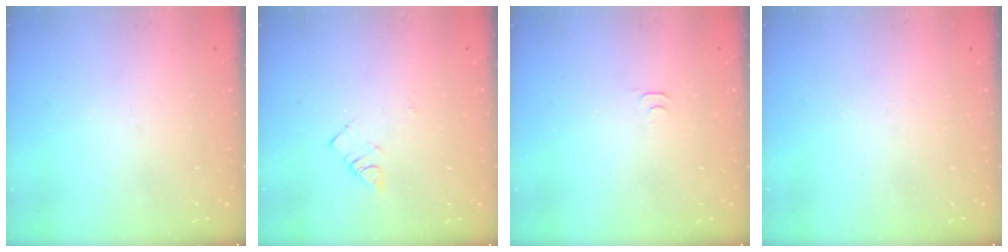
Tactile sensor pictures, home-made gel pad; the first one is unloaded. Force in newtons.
{"total": 2.8, "press": 2.7, "slide": 0.4}
{"total": 2.8, "press": 2.7, "slide": 0.5}
{"total": 0.0}